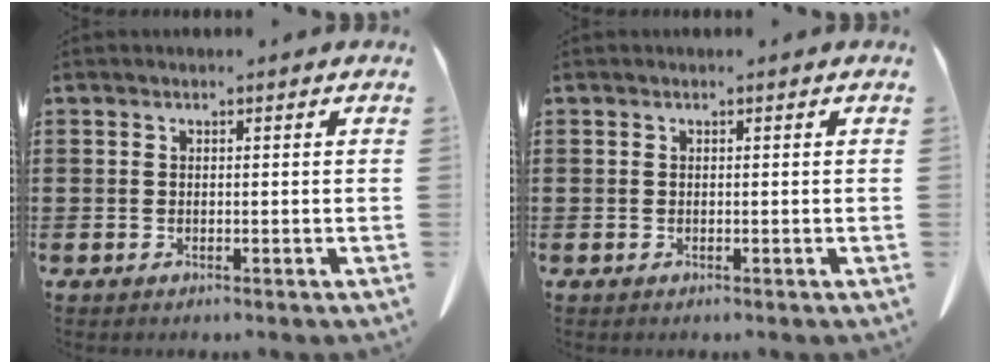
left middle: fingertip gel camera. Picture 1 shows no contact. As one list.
[{"total": 0.0}]